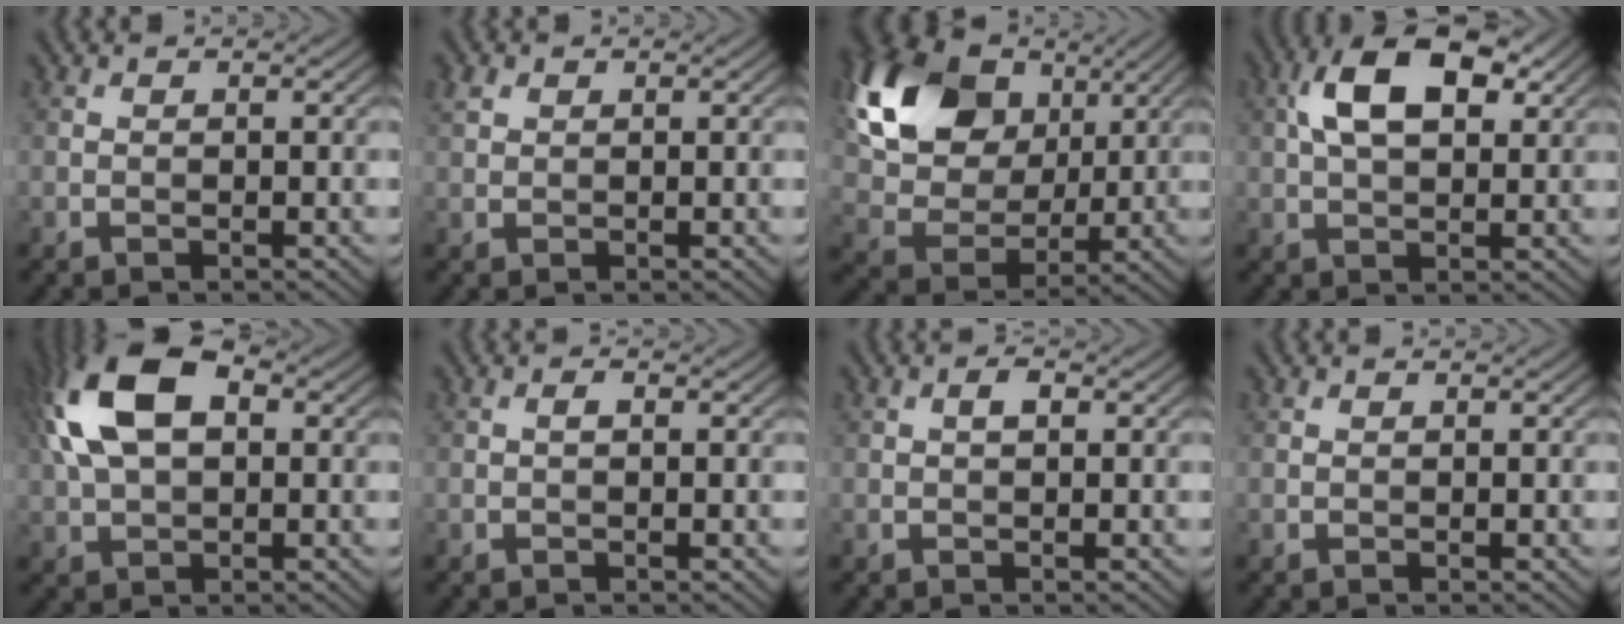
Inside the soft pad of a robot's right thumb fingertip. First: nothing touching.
{"total": 1.4, "force": [0.8, 1.0, 0.6], "torque": [-0.016, 0.005, 0.016]}
{"total": 18.6, "force": [7.7, 13.3, 10.6], "torque": [-0.281, 0.052, 0.162]}
{"total": 9.8, "force": [3.1, 5.2, 7.7], "torque": [-0.150, 0.018, 0.048]}
{"total": 12.5, "force": [3.1, 7.1, 9.8], "torque": [-0.224, 0.020, 0.050]}
{"total": 0.6, "force": [0.0, 0.2, 0.6], "torque": [-0.012, 0.003, -0.001]}
{"total": 1.1, "force": [0.3, 0.5, 1.0], "torque": [-0.018, 0.004, 0.003]}
{"total": 0.0}